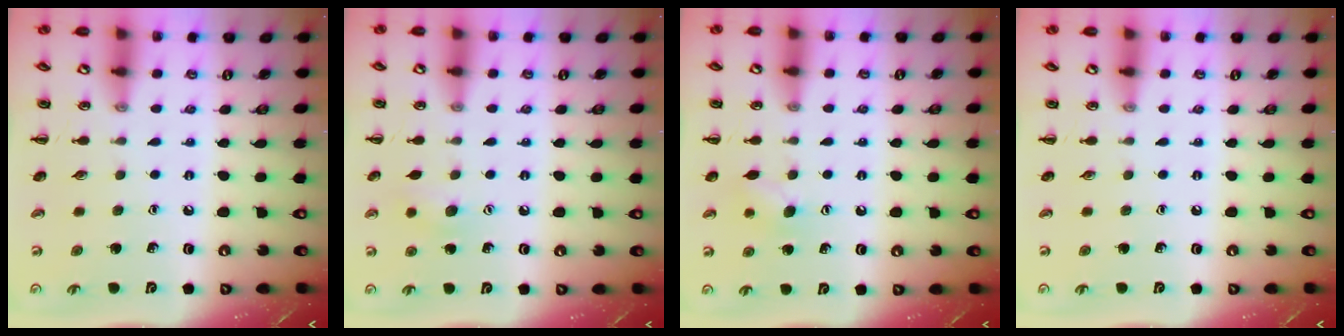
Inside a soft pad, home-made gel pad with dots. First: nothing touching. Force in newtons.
{"total": 7.7, "press": 7.5, "slide": 2.0}
{"total": 6.2, "press": 6.0, "slide": 1.5}
{"total": 0.0}